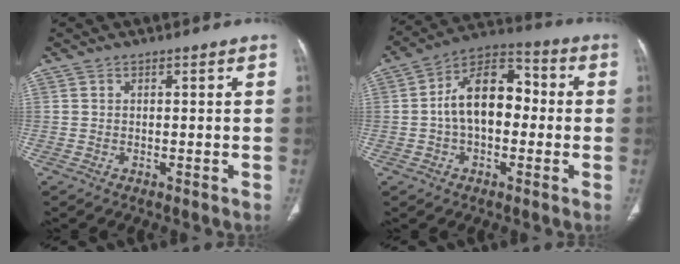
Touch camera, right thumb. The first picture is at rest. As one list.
[{"total": 13.9, "force": [-0.1, 8.6, 10.9], "torque": [-0.165, 0.040, -0.013]}]